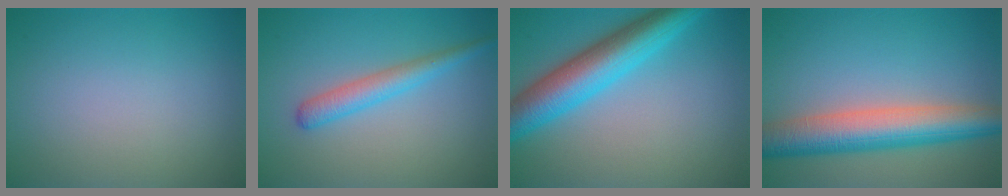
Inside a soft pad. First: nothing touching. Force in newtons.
{"total": 2.8, "press": 2.8, "slide": 0.0}
{"total": 7.7, "press": 7.7, "slide": 0.1}
{"total": 7.7, "press": 7.7, "slide": 0.3}